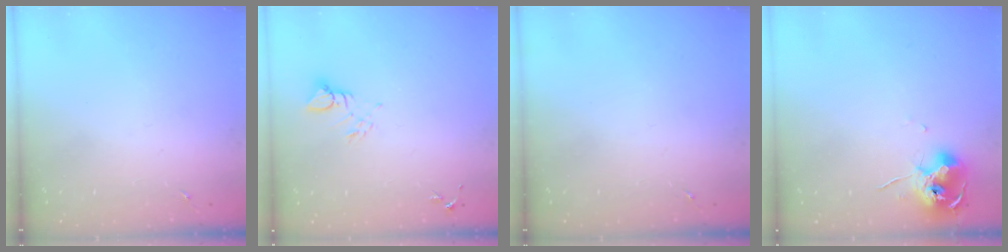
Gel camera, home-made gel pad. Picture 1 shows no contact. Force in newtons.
{"total": 4.1, "press": 4.1, "slide": 0.2}
{"total": 0.0}
{"total": 10.5, "press": 10.4, "slide": 1.0}